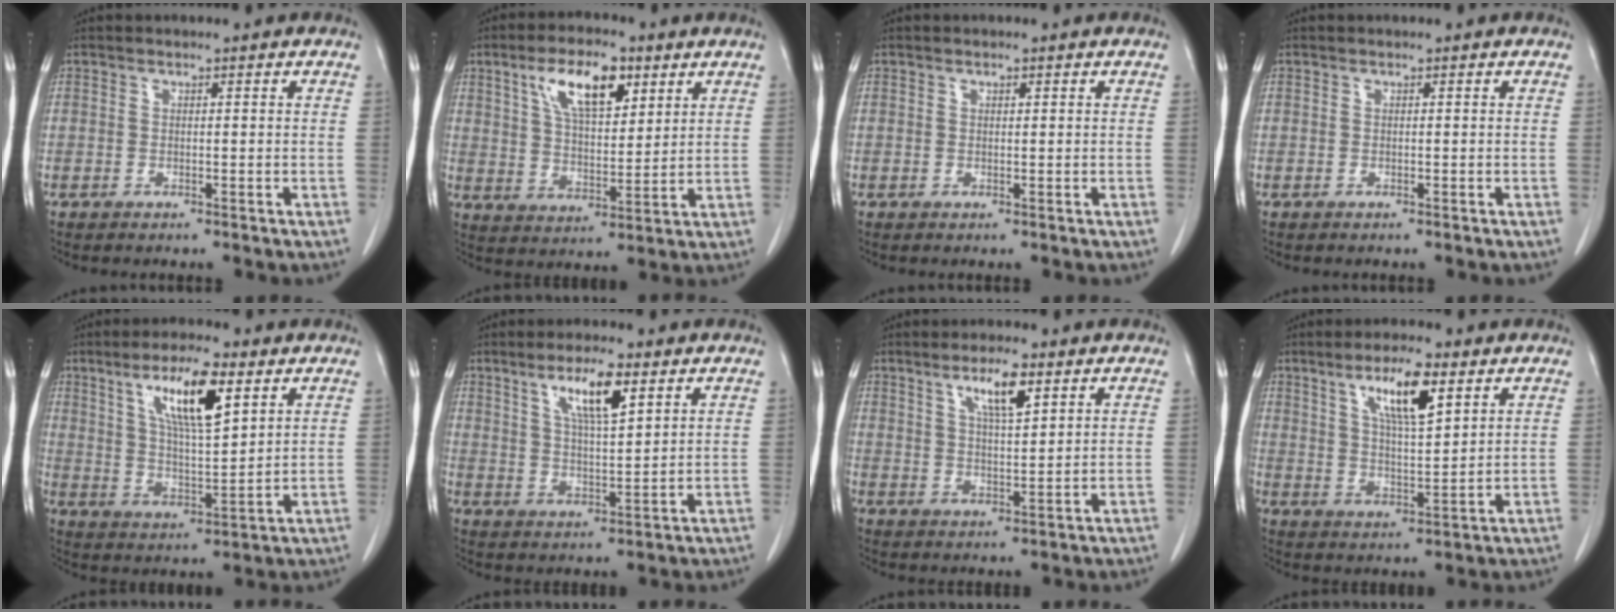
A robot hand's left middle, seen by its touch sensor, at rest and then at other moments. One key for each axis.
{"total": 10.5, "fx": 5.3, "fy": 4.1, "fz": 8.1, "tx": -0.146, "ty": 0.011, "tz": 0.099}
{"total": 0.5, "fx": 0.3, "fy": 0.2, "fz": 0.3, "tx": -0.007, "ty": -0.002, "tz": 0.005}
{"total": 0.0}
{"total": 11.9, "fx": 5.8, "fy": 2.3, "fz": 10.2, "tx": -0.187, "ty": 0.003, "tz": 0.106}
{"total": 8.4, "fx": 4.4, "fy": 1.4, "fz": 7.0, "tx": -0.129, "ty": -0.001, "tz": 0.078}
{"total": 6.4, "fx": 3.5, "fy": 1.2, "fz": 5.3, "tx": -0.096, "ty": 0.000, "tz": 0.061}
{"total": 9.6, "fx": 5.0, "fy": 1.8, "fz": 8.0, "tx": -0.146, "ty": 0.001, "tz": 0.088}